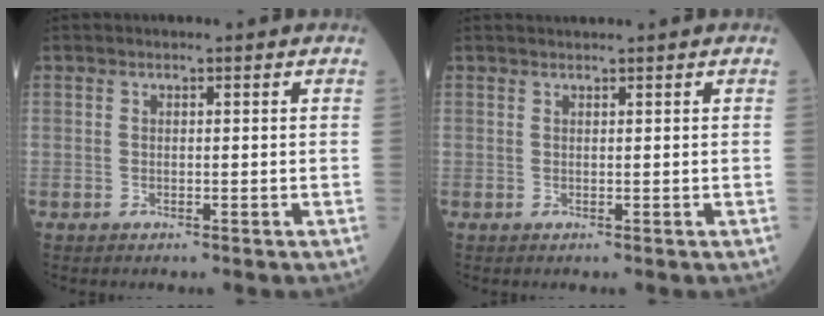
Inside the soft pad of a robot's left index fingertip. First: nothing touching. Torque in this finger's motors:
{"motor_torque": [0.35, -0.29, -0.05, 0.00]}